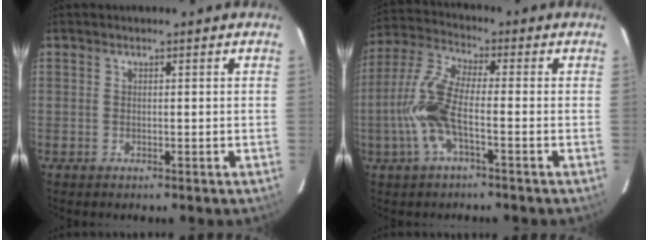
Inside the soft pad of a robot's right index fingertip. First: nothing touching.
{"total": 10.5, "force": [-2.9, 2.9, 9.7], "torque": [-0.223, 0.005, -0.060]}